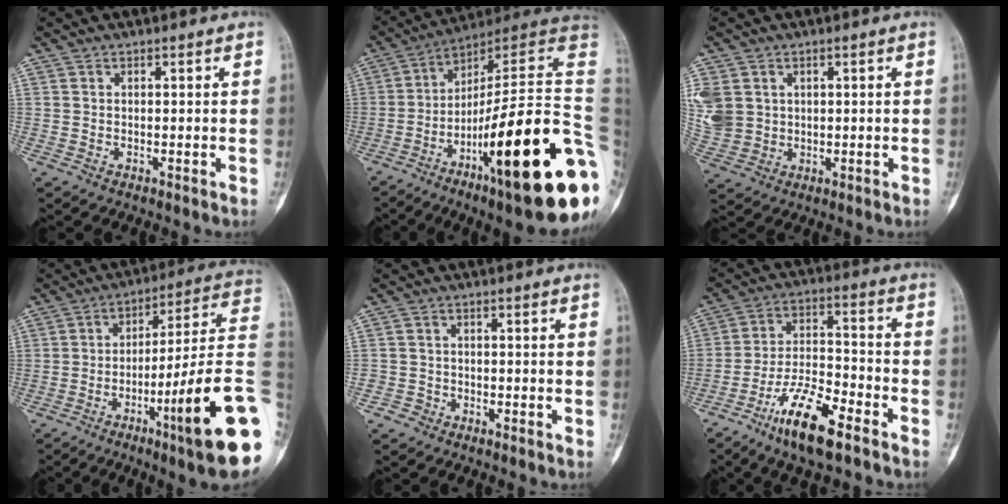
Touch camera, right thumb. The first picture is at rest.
{"total": 30.8, "force": [-8.9, 5.4, 29.0], "torque": [-0.345, 0.048, -0.142]}
{"total": 12.3, "force": [2.6, 10.6, 5.6], "torque": [-0.159, 0.013, 0.074]}
{"total": 21.5, "force": [-7.0, 0.8, 20.3], "torque": [-0.259, 0.023, -0.111]}
{"total": 2.0, "force": [-1.6, 1.3, -0.3], "torque": [0.010, 0.008, -0.036]}
{"total": 13.6, "force": [-8.8, 3.8, 9.7], "torque": [-0.180, 0.054, -0.162]}